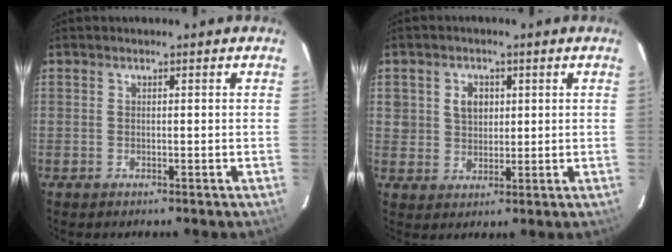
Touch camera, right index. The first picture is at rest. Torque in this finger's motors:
{"motor_torque": [-0.05, 0.08, 0.06, 0.04]}